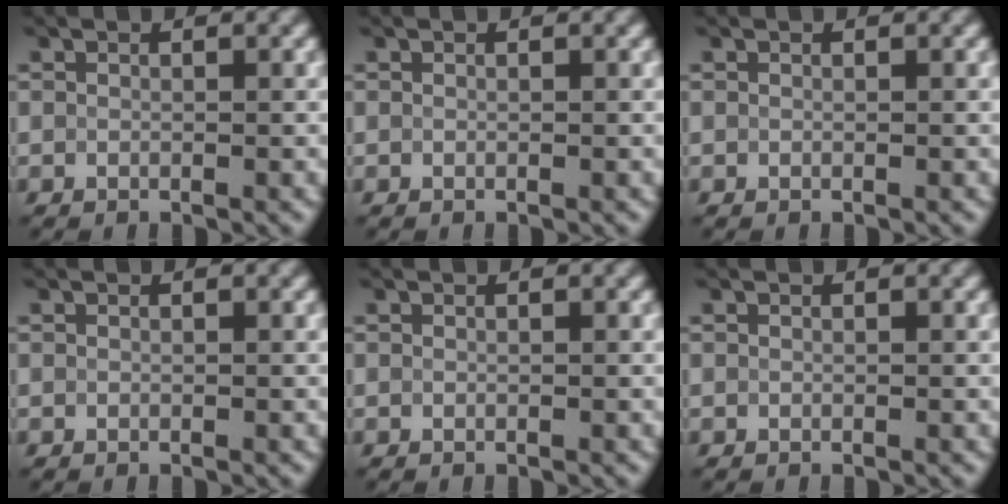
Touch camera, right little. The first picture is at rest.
{"total": 0.0}
{"total": 0.0}
{"total": 0.0}
{"total": 0.0}
{"total": 0.0}